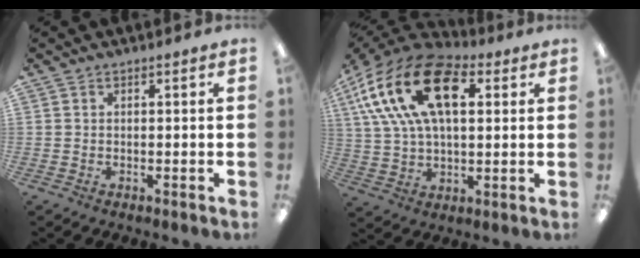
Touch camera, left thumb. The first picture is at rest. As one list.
[{"total": 23.3, "force": [8.4, 13.3, 17.2], "torque": [-0.338, -0.014, 0.140]}]